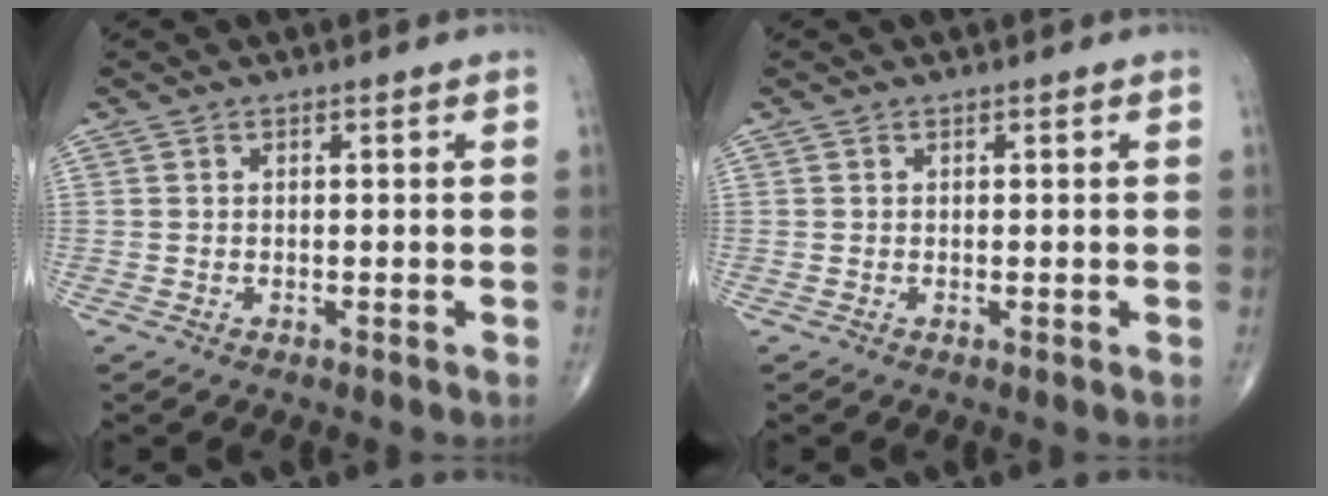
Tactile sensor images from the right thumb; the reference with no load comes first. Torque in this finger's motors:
{"motor_torque": [-0.14, 0.02, -0.37, -0.27, -0.06]}